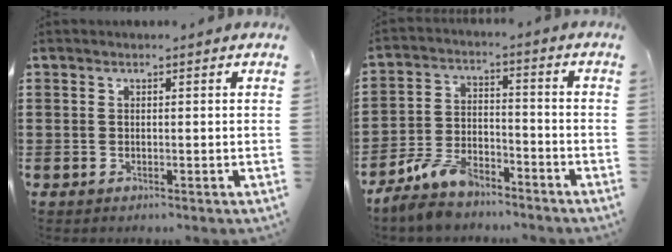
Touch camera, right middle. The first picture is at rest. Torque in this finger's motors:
{"motor_torque": [1.49, 0.06, 0.13, 0.03]}